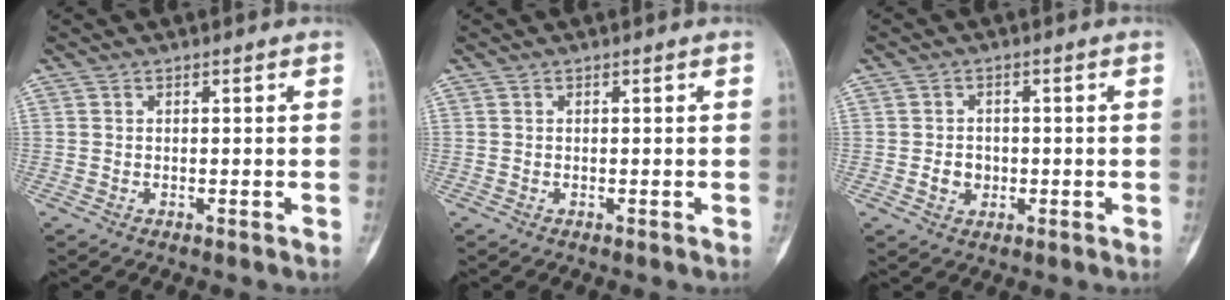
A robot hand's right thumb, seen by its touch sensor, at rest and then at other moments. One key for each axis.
{"total": 0.0}
{"total": 3.3, "fx": -0.6, "fy": 2.9, "fz": 1.5, "tx": -0.010, "ty": 0.006, "tz": -0.007}